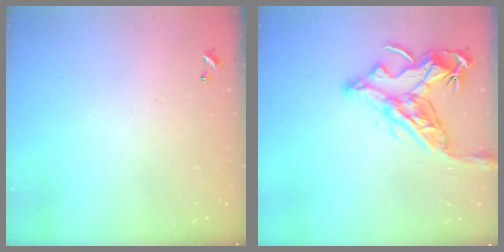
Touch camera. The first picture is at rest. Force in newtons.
{"total": 16.2, "press": 16.1, "slide": 2.1}